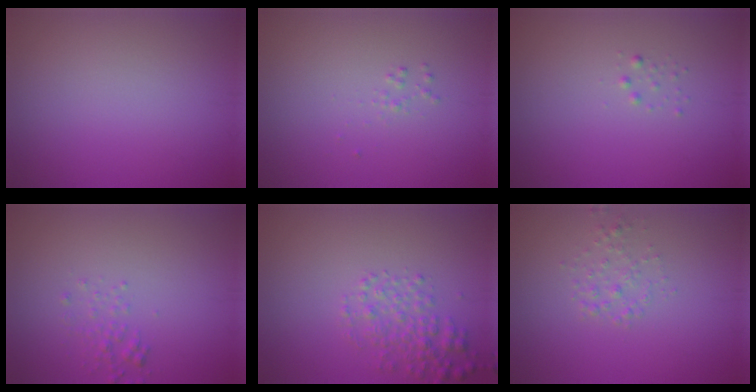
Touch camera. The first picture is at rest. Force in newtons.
{"total": 0.5, "press": 0.5, "slide": 0.0}
{"total": 0.6, "press": 0.6, "slide": 0.0}
{"total": 1.3, "press": 1.3, "slide": 0.0}
{"total": 2.9, "press": 2.9, "slide": 0.1}
{"total": 1.4, "press": 1.4, "slide": 0.0}